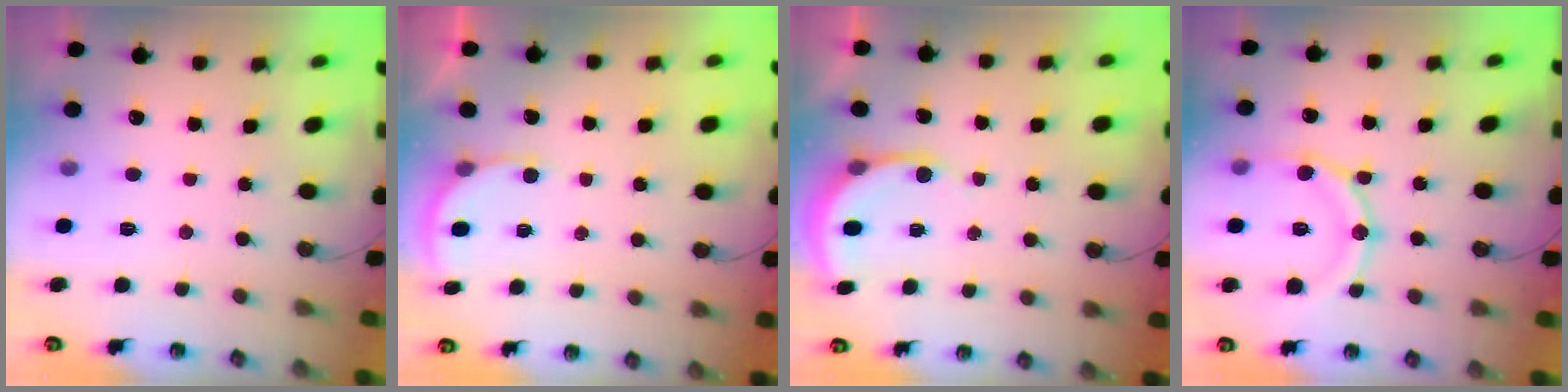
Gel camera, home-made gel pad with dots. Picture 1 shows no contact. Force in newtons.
{"total": 2.1, "press": 2.1, "slide": 0.2}
{"total": 4.5, "press": 4.5, "slide": 0.3}
{"total": 14.9, "press": 14.8, "slide": 1.5}